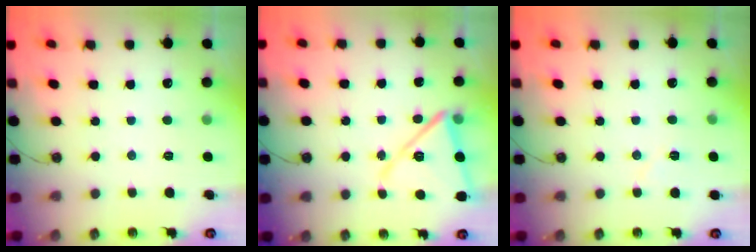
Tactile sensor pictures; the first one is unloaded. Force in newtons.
{"total": 15.2, "press": 15.1, "slide": 1.3}
{"total": 5.1, "press": 4.4, "slide": 2.6}